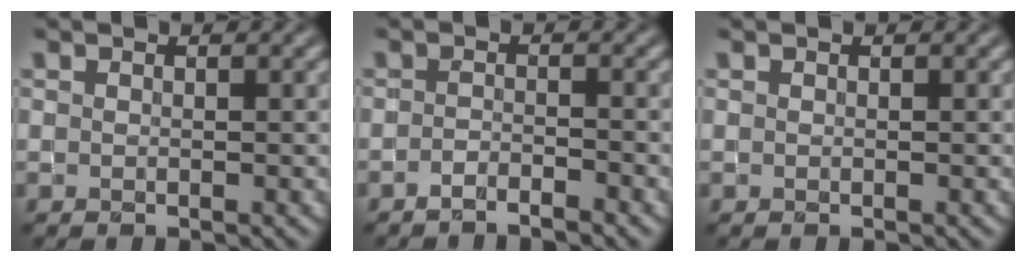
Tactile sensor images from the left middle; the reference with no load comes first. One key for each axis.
{"total": 1.7, "fx": -1.5, "fy": 0.2, "fz": 0.8, "tx": -0.013, "ty": 0.000, "tz": -0.029}
{"total": 0.0}